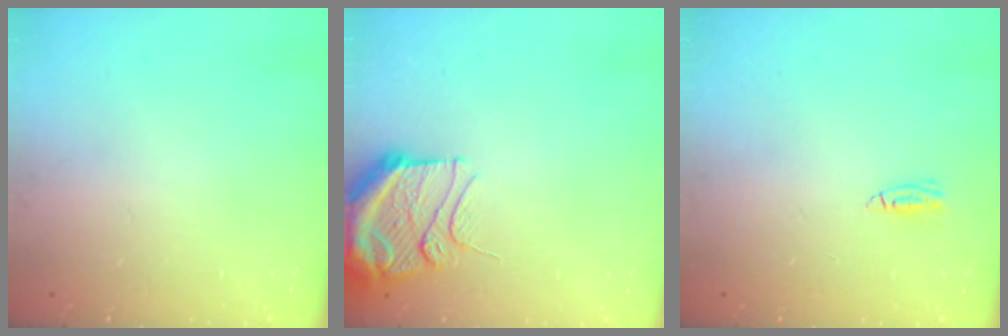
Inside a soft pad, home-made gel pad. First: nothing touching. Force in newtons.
{"total": 14.7, "press": 12.8, "slide": 7.3}
{"total": 7.0, "press": 3.8, "slide": 5.9}